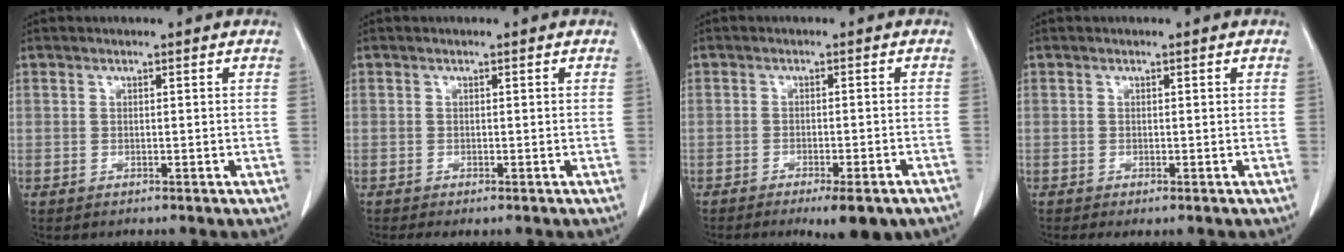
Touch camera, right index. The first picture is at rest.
{"total": 1.7, "force": [-1.1, 0.6, 1.1], "torque": [-0.013, -0.003, -0.014]}
{"total": 7.7, "force": [-5.8, 1.5, 4.9], "torque": [-0.043, -0.008, -0.076]}
{"total": 1.4, "force": [-0.7, 0.5, 1.1], "torque": [-0.015, -0.002, -0.008]}